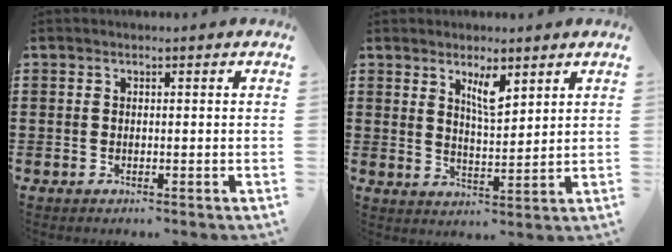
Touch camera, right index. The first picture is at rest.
{"total": 4.8, "force": [2.9, 1.4, 3.5], "torque": [-0.067, 0.002, 0.049]}